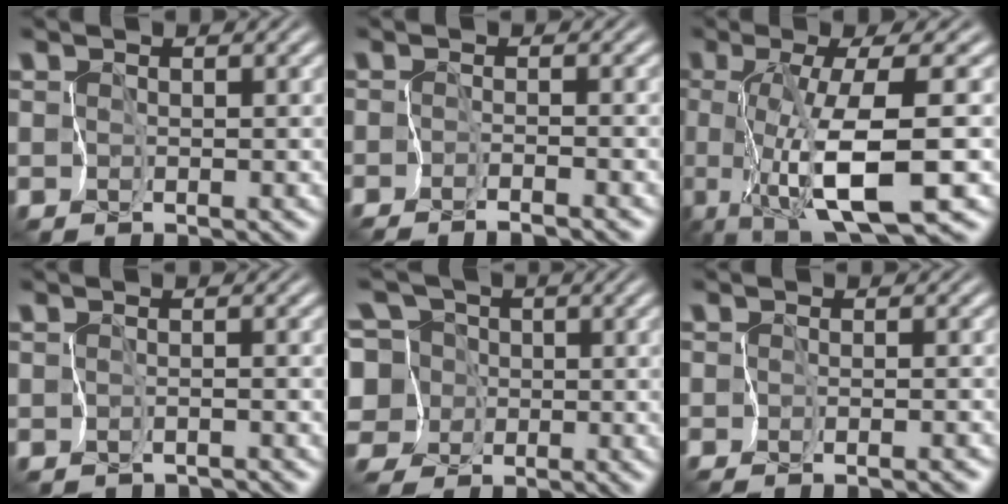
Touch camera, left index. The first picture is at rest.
{"total": 1.7, "force": [-1.3, -1.0, 0.3], "torque": [-0.016, -0.003, -0.032]}
{"total": 8.3, "force": [-0.8, 0.7, 8.3], "torque": [-0.152, -0.006, -0.016]}
{"total": 1.9, "force": [-1.9, 0.3, 0.1], "torque": [0.002, -0.004, -0.031]}
{"total": 8.7, "force": [-1.7, 8.0, 2.9], "torque": [-0.105, 0.024, -0.066]}
{"total": 1.5, "force": [-1.4, -0.4, 0.3], "torque": [-0.006, -0.005, -0.028]}